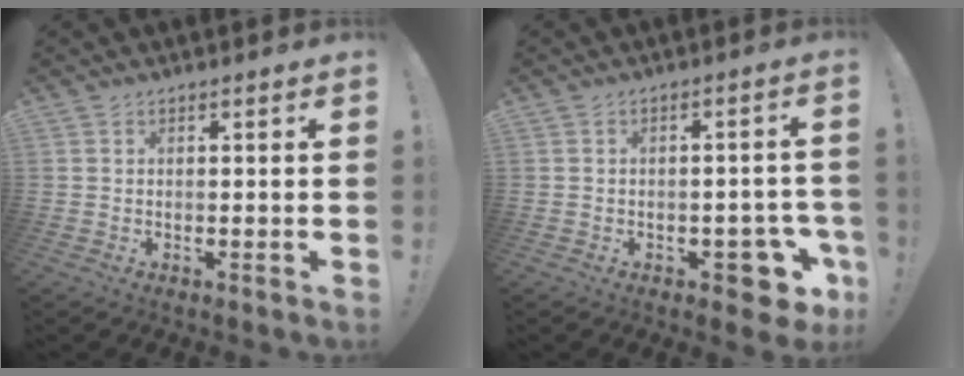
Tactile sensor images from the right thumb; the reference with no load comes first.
{"total": 8.2, "force": [-4.0, 4.5, 5.5], "torque": [-0.056, 0.030, -0.059]}